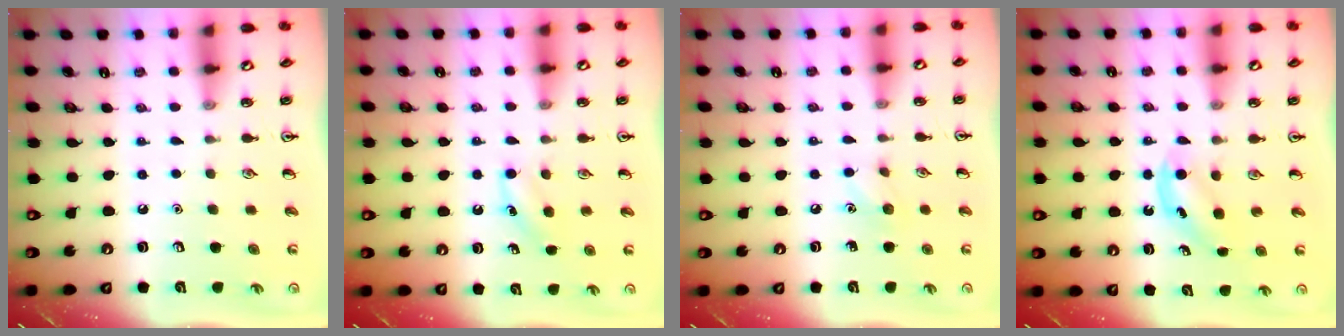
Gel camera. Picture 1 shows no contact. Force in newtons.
{"total": 3.9, "press": 3.7, "slide": 1.3}
{"total": 6.1, "press": 5.8, "slide": 1.9}
{"total": 4.5, "press": 4.2, "slide": 1.5}